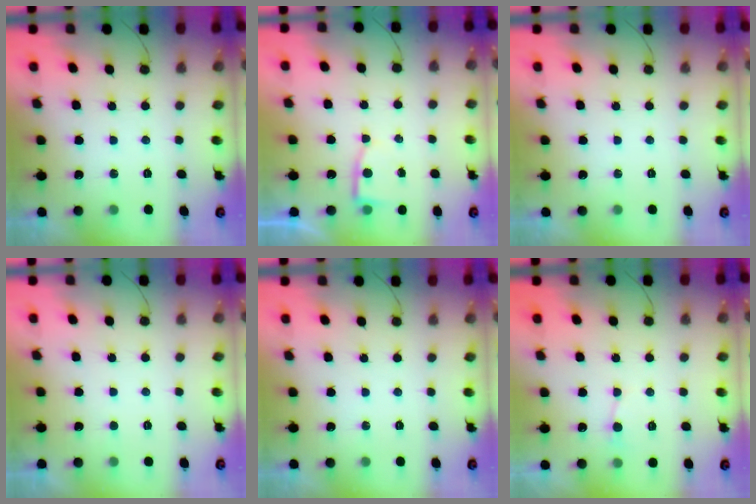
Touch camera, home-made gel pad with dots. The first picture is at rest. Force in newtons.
{"total": 3.7, "press": 3.6, "slide": 0.4}
{"total": 0.0}
{"total": 1.7, "press": 1.7, "slide": 0.2}
{"total": 0.0}
{"total": 3.5, "press": 3.5, "slide": 0.4}